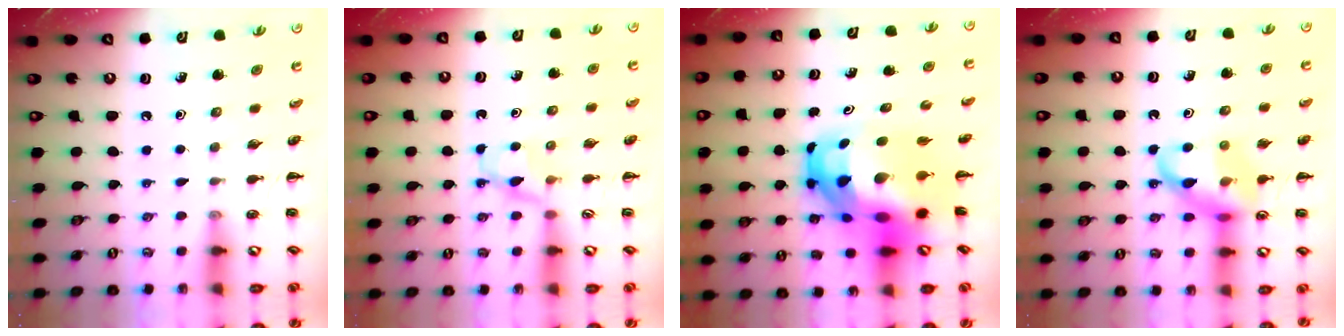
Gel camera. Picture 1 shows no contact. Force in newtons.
{"total": 3.4, "press": 3.1, "slide": 1.4}
{"total": 16.3, "press": 15.7, "slide": 4.2}
{"total": 13.5, "press": 13.4, "slide": 2.0}